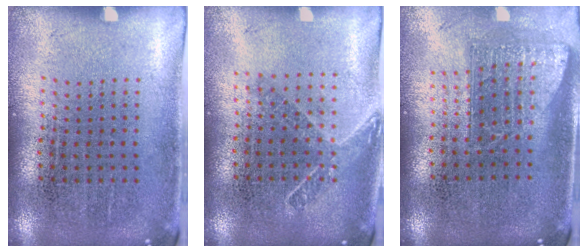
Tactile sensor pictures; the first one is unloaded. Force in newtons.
{"total": 1.5, "press": 1.2, "slide": 0.9}
{"total": 1.7, "press": 1.3, "slide": 1.1}